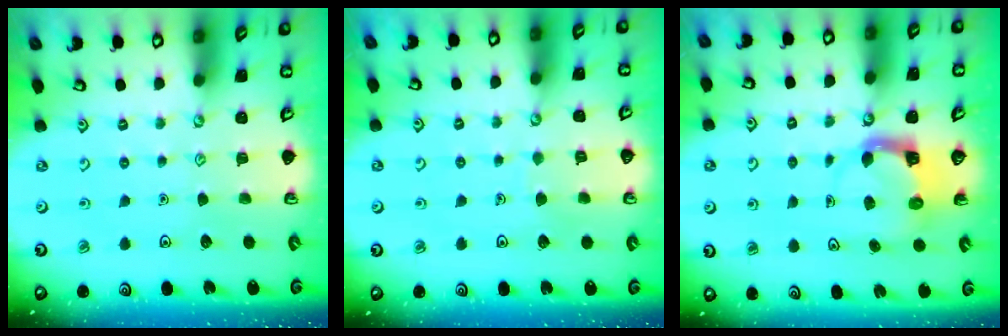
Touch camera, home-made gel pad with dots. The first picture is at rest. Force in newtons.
{"total": 3.3, "press": 3.3, "slide": 0.3}
{"total": 3.9, "press": 3.9, "slide": 0.3}